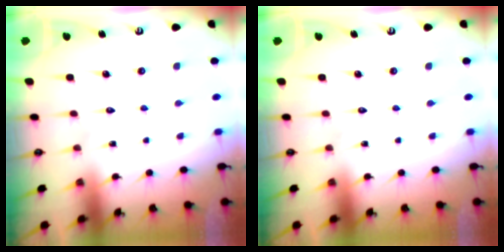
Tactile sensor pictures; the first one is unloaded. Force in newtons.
{"total": 0.0}